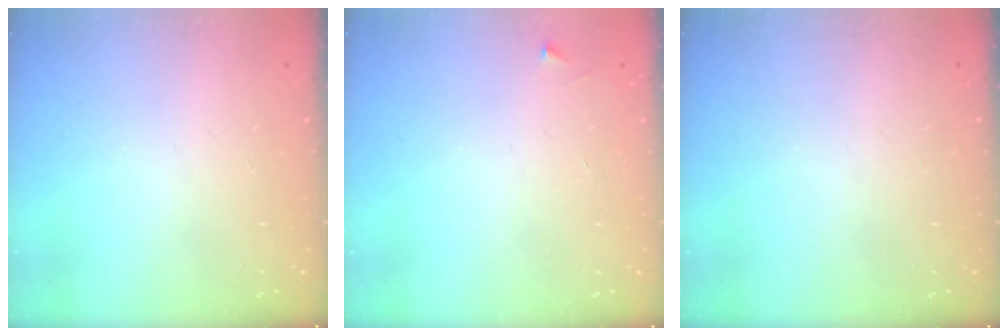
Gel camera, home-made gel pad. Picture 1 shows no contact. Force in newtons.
{"total": 2.5, "press": 2.5, "slide": 0.3}
{"total": 0.0}